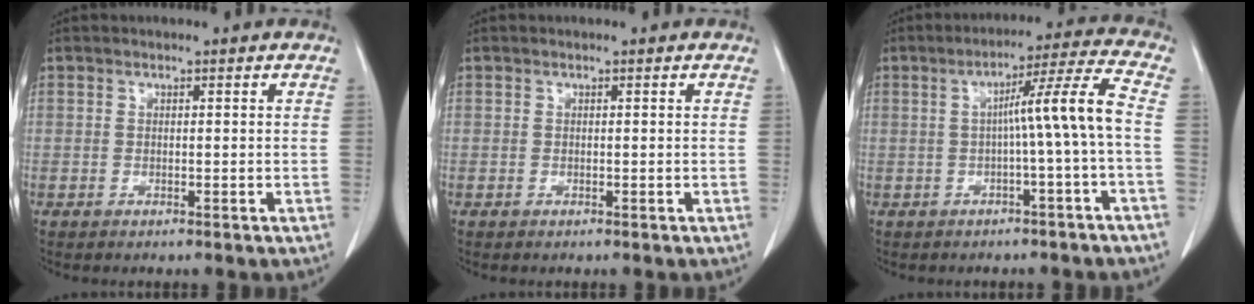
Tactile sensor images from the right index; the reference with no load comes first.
{"total": 0.0}
{"total": 7.9, "force": [-0.9, -1.7, 7.6], "torque": [-0.119, 0.020, -0.010]}